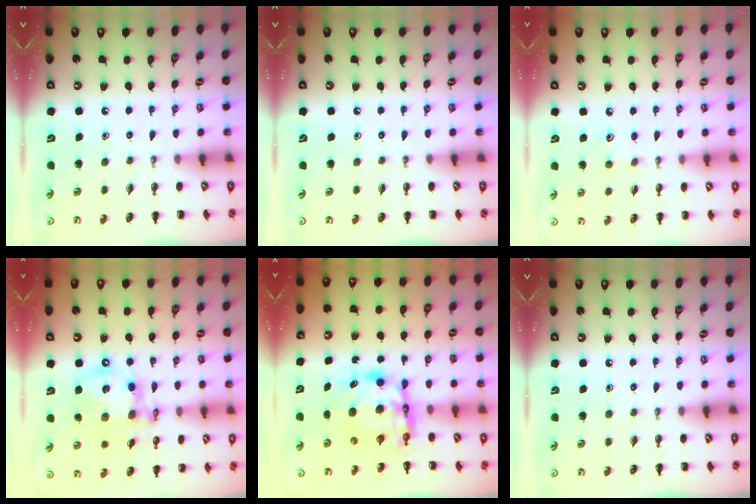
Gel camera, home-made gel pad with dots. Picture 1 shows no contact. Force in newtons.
{"total": 0.0}
{"total": 5.2, "press": 5.0, "slide": 1.5}
{"total": 15.1, "press": 14.7, "slide": 3.3}
{"total": 6.9, "press": 6.7, "slide": 1.6}
{"total": 0.0}